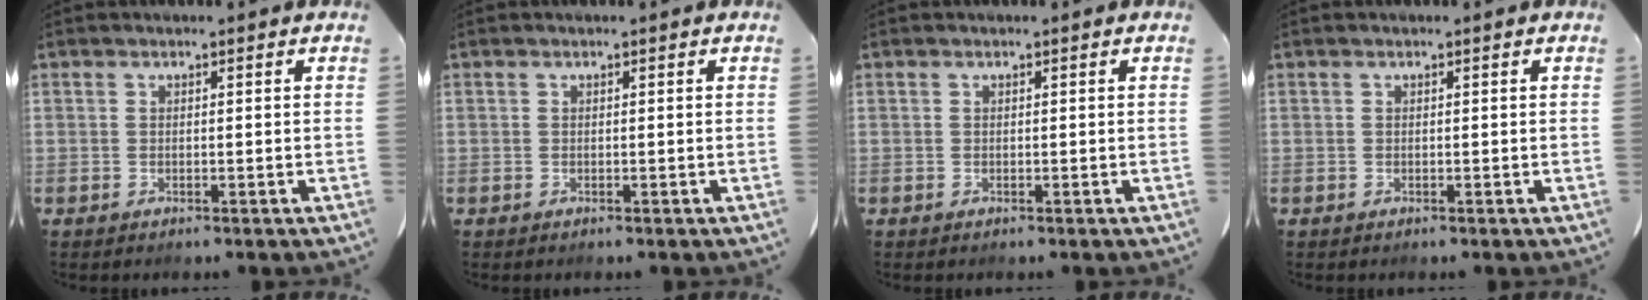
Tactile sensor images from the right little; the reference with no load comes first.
{"total": 0.0}
{"total": 0.0}
{"total": 0.0}